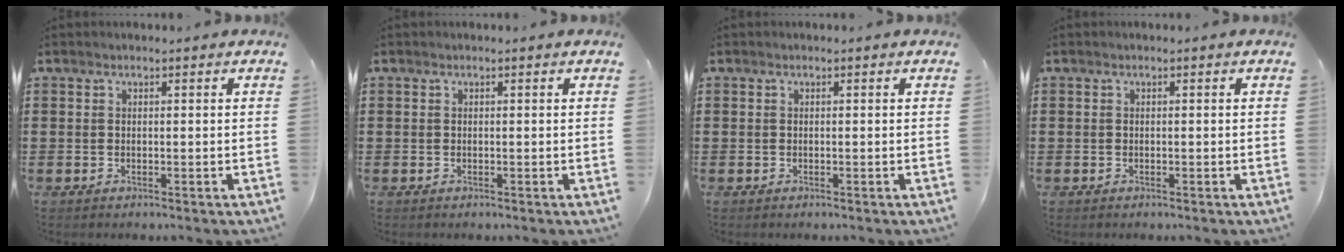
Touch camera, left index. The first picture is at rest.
{"total": 0.0}
{"total": 0.0}
{"total": 0.0}